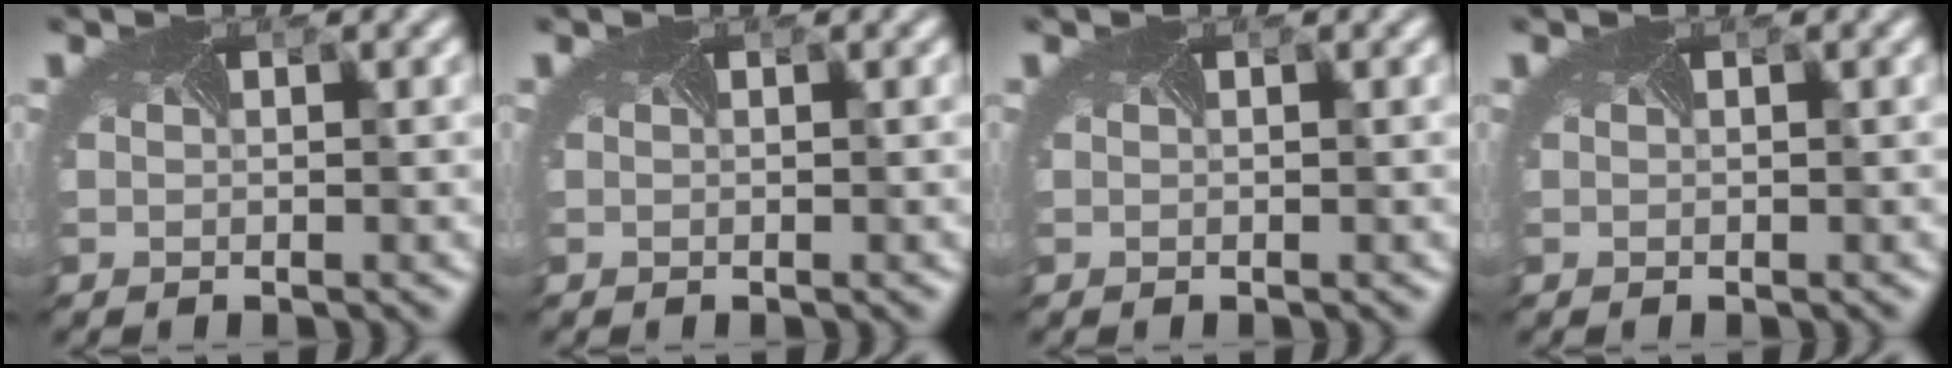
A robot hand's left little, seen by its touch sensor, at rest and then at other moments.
{"total": 0.0}
{"total": 0.0}
{"total": 0.0}